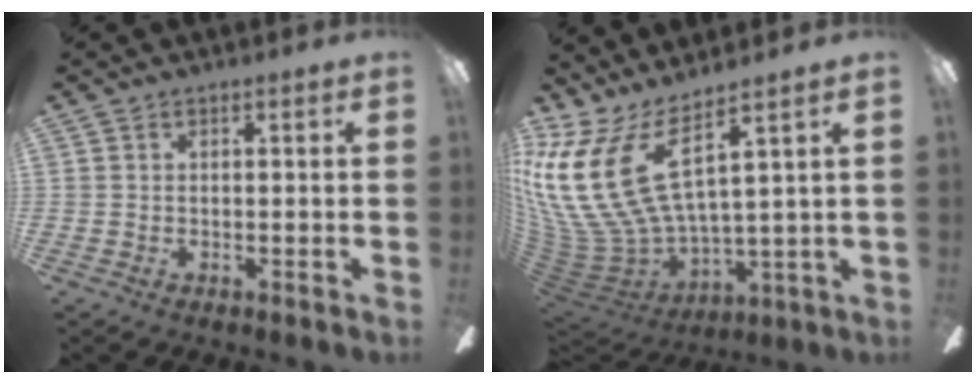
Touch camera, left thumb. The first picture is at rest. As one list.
[{"total": 19.2, "force": [9.8, 8.7, 14.1], "torque": [-0.331, -0.078, 0.177]}]